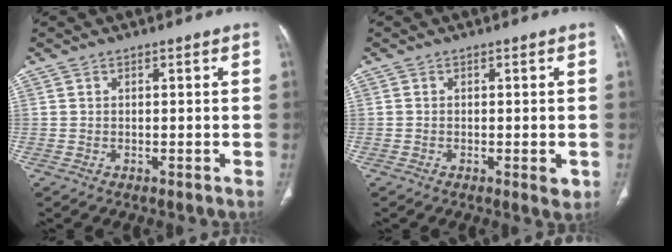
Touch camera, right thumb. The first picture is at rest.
{"total": 2.2, "force": [-0.7, 0.9, 1.9], "torque": [-0.022, -0.002, -0.008]}